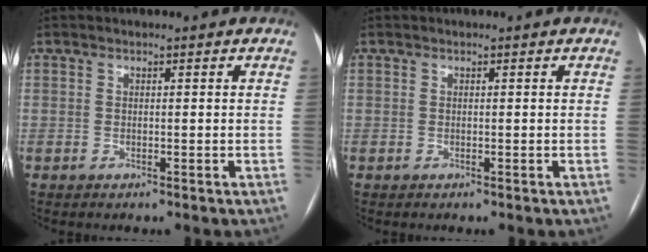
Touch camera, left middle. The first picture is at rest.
{"total": 0.0}